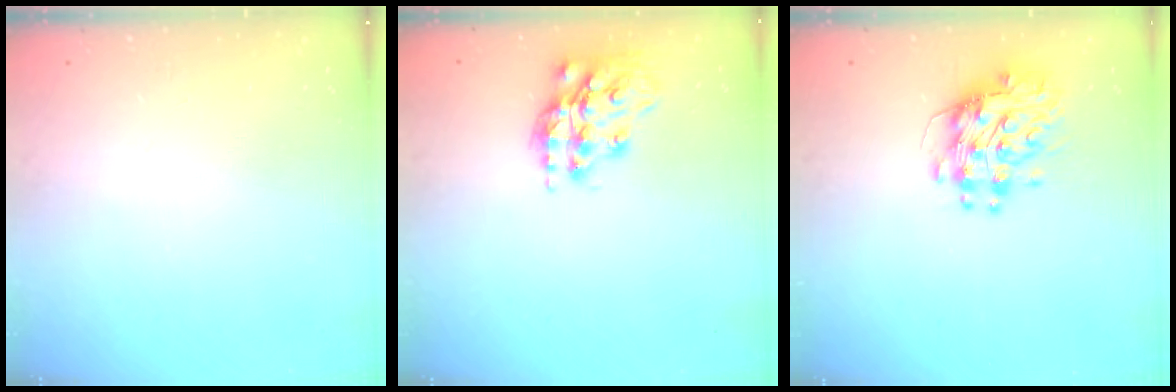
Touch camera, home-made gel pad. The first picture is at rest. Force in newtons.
{"total": 15.5, "press": 15.5, "slide": 1.1}
{"total": 9.9, "press": 9.9, "slide": 0.9}